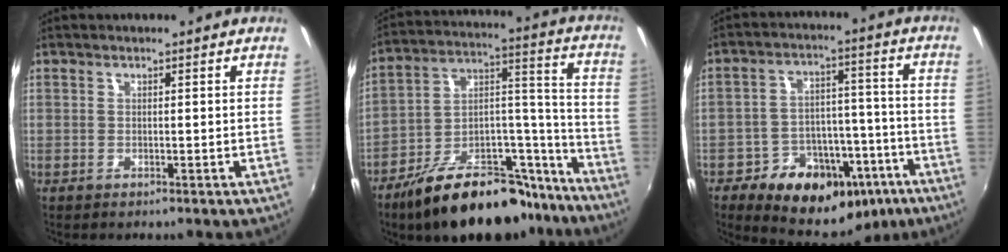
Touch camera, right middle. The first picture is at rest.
{"total": 24.3, "force": [-17.9, 10.4, 12.8], "torque": [-0.185, 0.053, -0.257]}
{"total": 19.5, "force": [-11.3, 12.5, 9.8], "torque": [-0.180, 0.029, -0.146]}